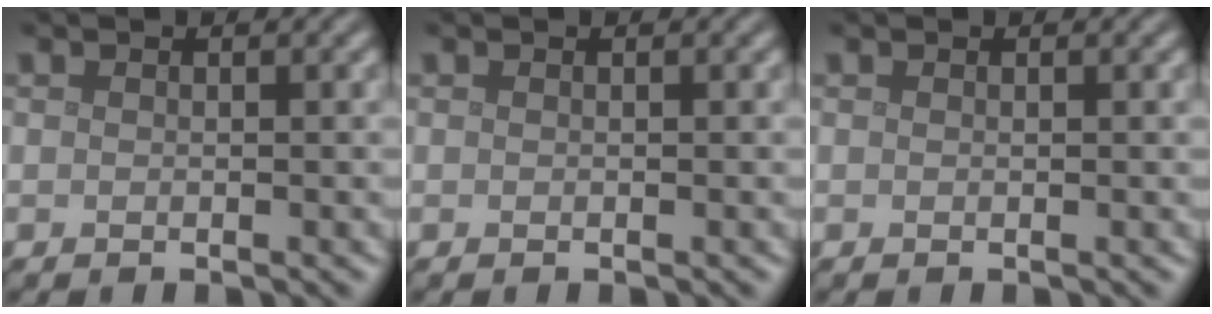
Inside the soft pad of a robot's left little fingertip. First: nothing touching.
{"total": 0.0}
{"total": 0.0}